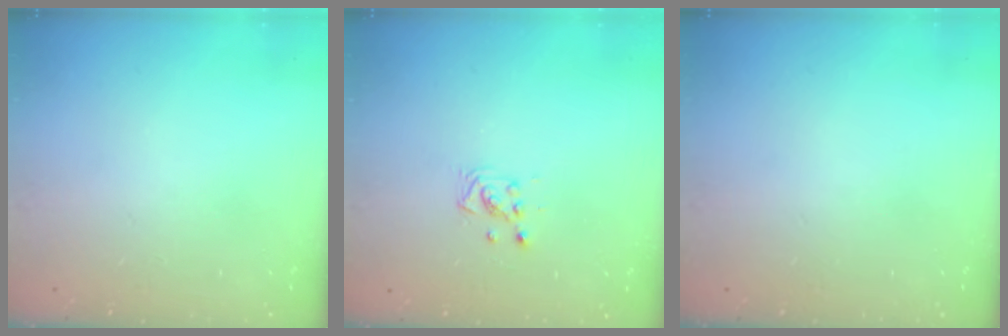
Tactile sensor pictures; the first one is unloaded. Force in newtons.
{"total": 3.6, "press": 3.6, "slide": 0.3}
{"total": 0.0}